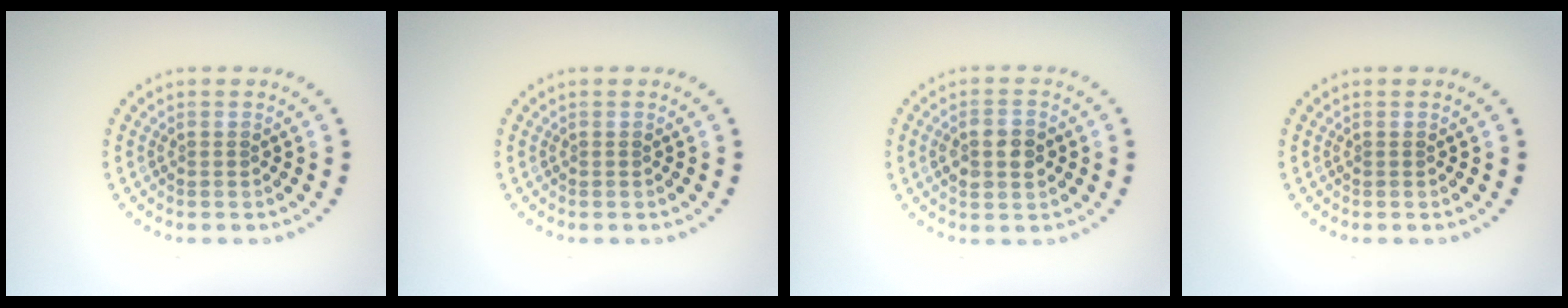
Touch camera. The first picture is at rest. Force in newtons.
{"total": 0.0}
{"total": 2.8, "press": 2.8, "slide": 0.1}
{"total": 0.0}